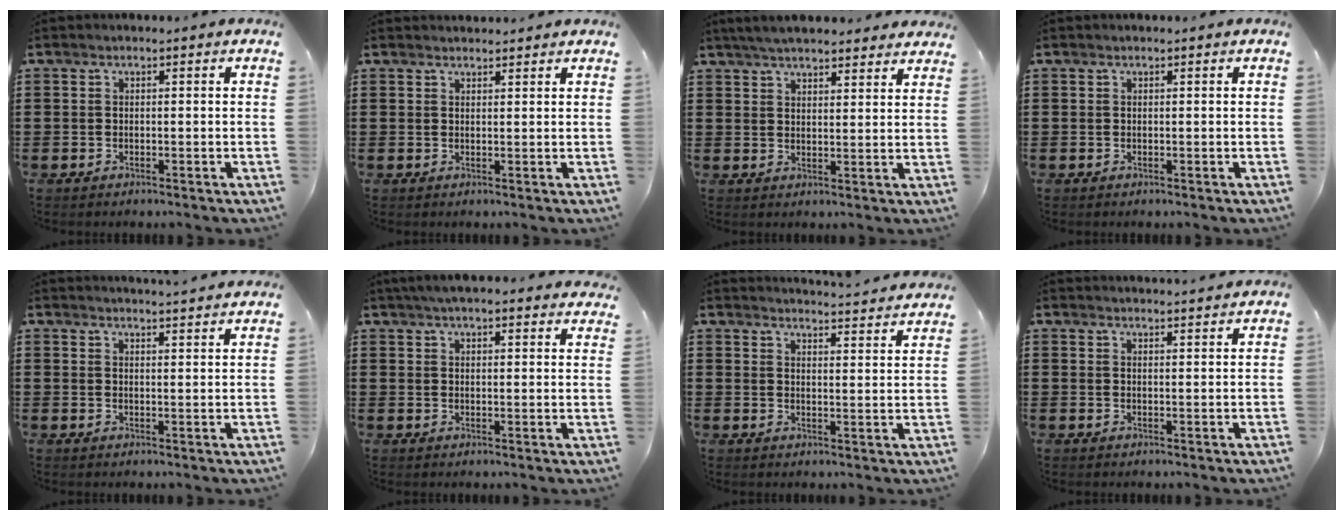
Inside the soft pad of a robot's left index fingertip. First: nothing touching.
{"total": 1.5, "force": [1.5, 0.2, 0.1], "torque": [-0.006, 0.001, 0.030]}
{"total": 4.6, "force": [4.5, 0.4, 1.2], "torque": [-0.035, -0.010, 0.083]}
{"total": 0.0}
{"total": 2.8, "force": [2.8, -0.6, 0.1], "torque": [-0.009, -0.013, 0.051]}
{"total": 4.6, "force": [4.3, 0.2, 1.5], "torque": [-0.039, -0.007, 0.081]}
{"total": 3.8, "force": [3.7, -0.7, 0.1], "torque": [-0.010, -0.034, 0.062]}
{"total": 2.3, "force": [2.2, -0.3, 0.0], "torque": [-0.007, -0.006, 0.044]}